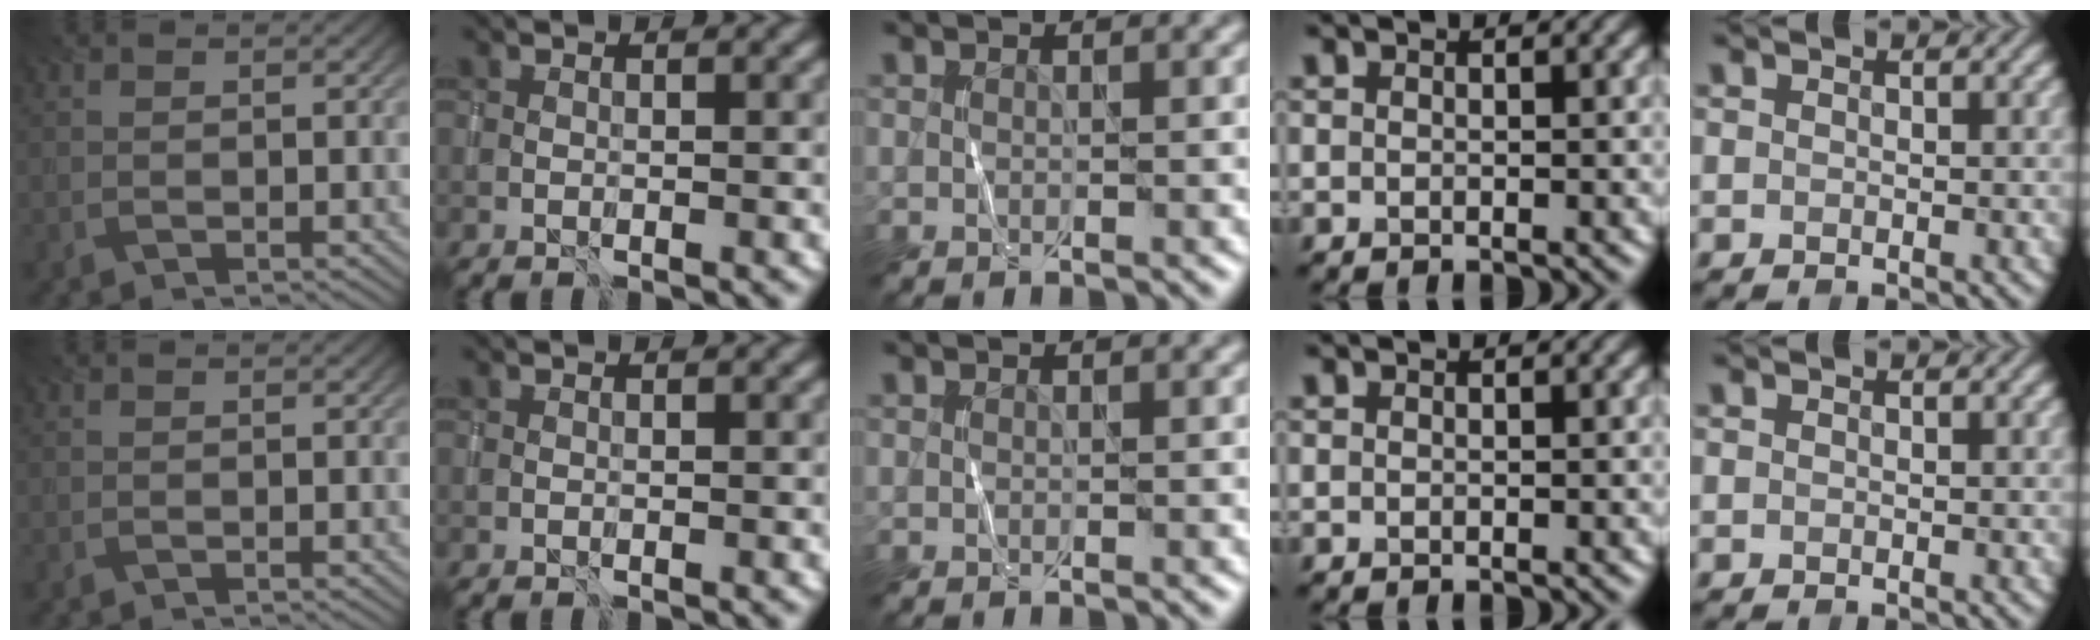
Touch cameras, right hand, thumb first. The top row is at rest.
{}